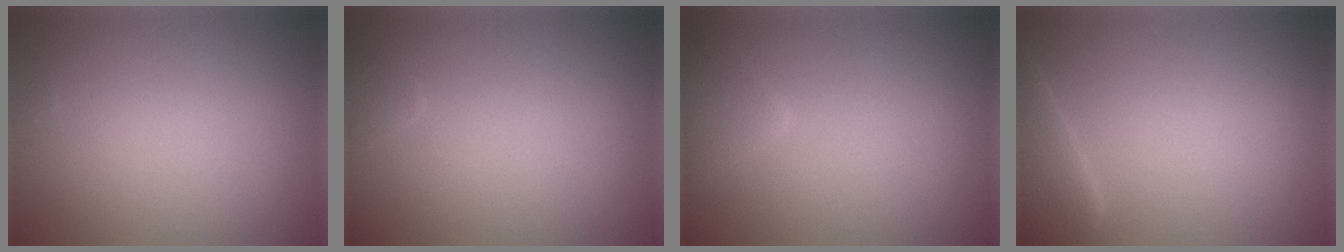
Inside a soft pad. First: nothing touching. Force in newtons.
{"total": 0.7, "press": 0.7, "slide": 0.0}
{"total": 2.1, "press": 2.1, "slide": 0.1}
{"total": 2.8, "press": 2.8, "slide": 0.2}